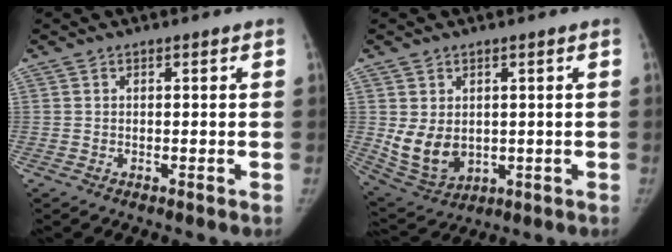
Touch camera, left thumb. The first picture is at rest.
{"total": 8.4, "force": [0.3, 6.3, 5.6], "torque": [-0.086, -0.014, 0.029]}